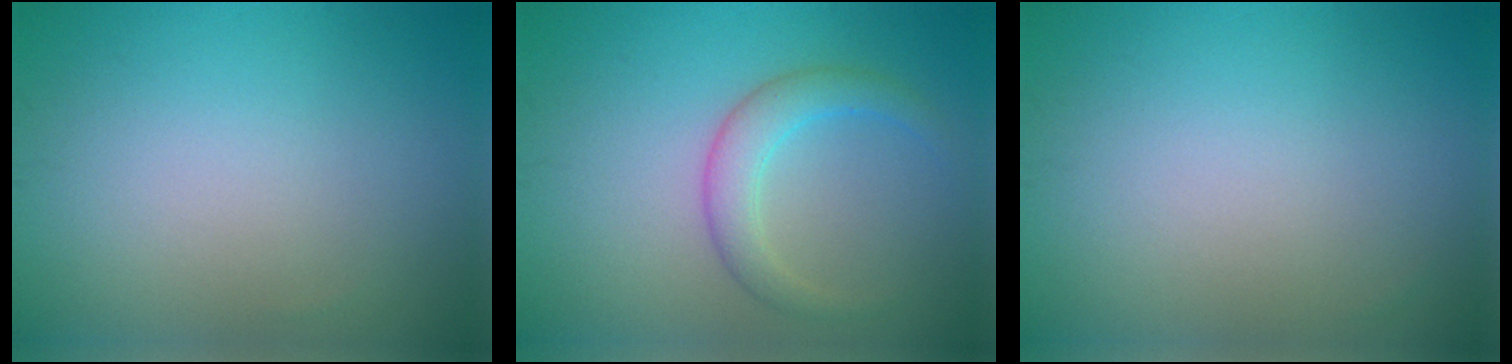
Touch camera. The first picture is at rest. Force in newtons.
{"total": 3.0, "press": 3.0, "slide": 0.1}
{"total": 0.0}